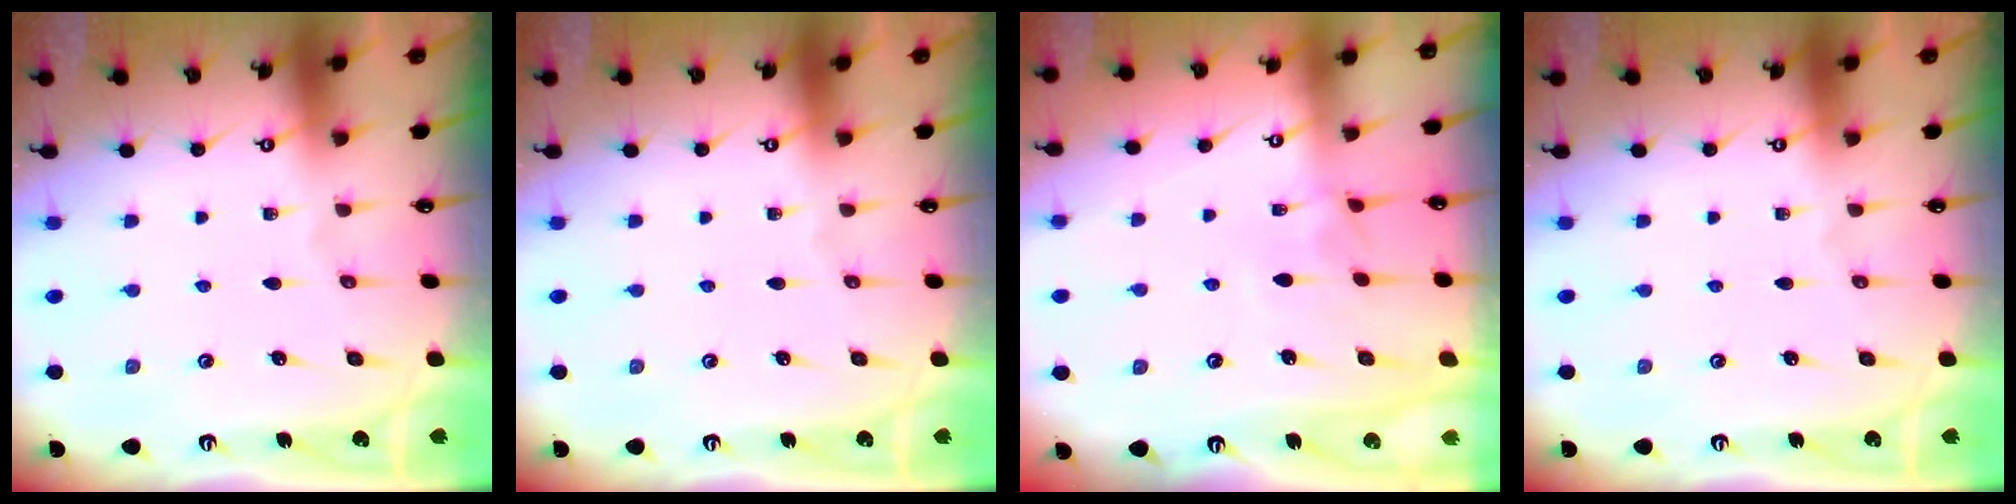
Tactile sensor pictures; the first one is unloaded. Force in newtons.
{"total": 0.0}
{"total": 1.4, "press": 1.3, "slide": 0.5}
{"total": 0.0}